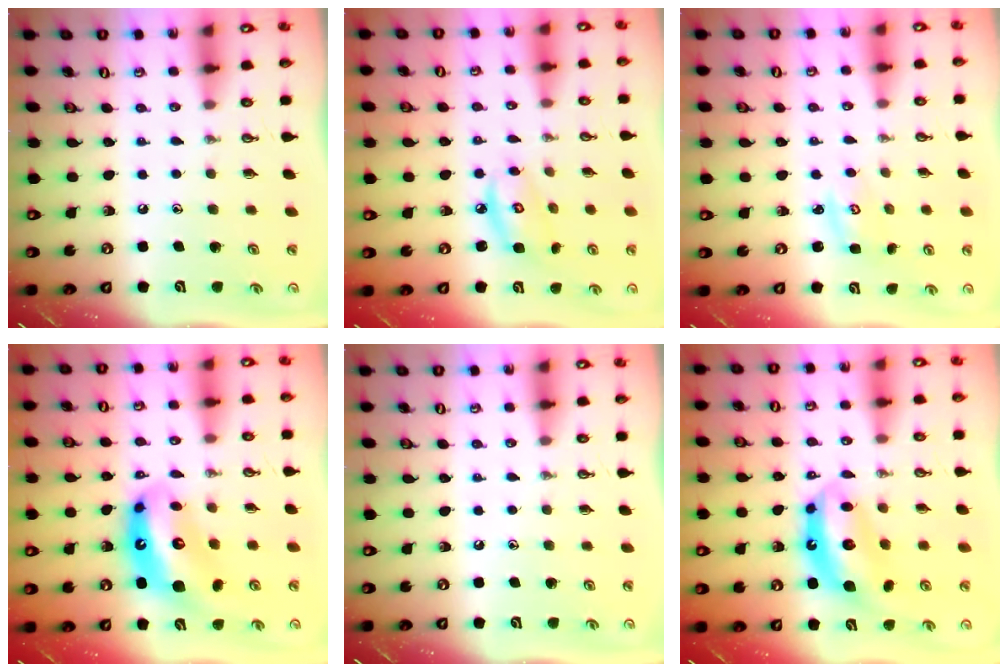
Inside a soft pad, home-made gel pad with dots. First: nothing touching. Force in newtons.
{"total": 7.0, "press": 7.0, "slide": 0.5}
{"total": 2.9, "press": 2.9, "slide": 0.3}
{"total": 13.5, "press": 13.4, "slide": 1.7}
{"total": 0.0}
{"total": 11.9, "press": 11.8, "slide": 0.9}